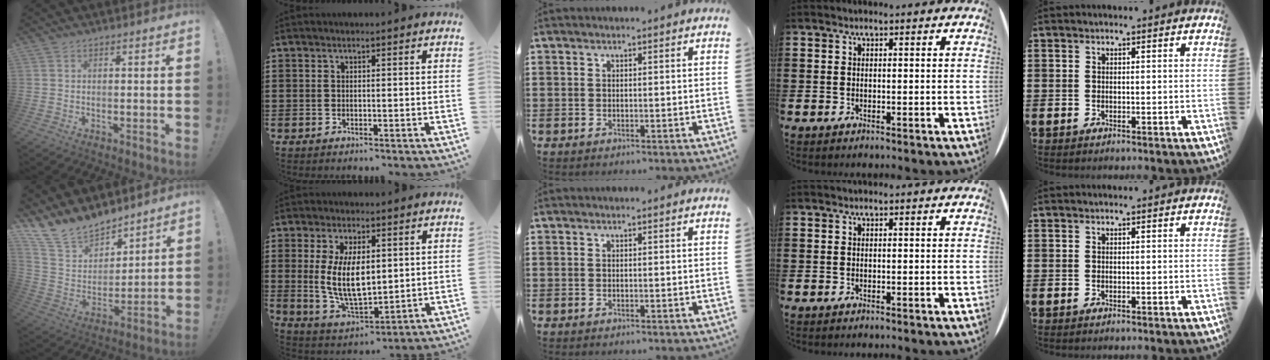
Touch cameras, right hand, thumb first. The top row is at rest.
{"thumb": {"total": 15.3, "force": [13.4, 6.3, 3.5], "torque": [-0.094, -0.103, 0.256]}, "index": {"total": 9.2, "force": [1.1, 4.4, 8.0], "torque": [-0.166, -0.002, 0.017]}}